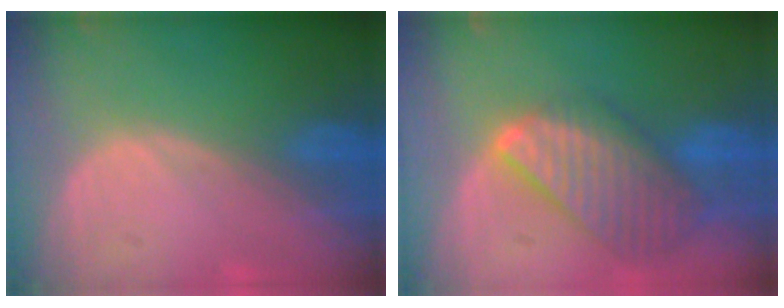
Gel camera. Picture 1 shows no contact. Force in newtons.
{"total": 9.9, "press": 8.5, "slide": 5.0}